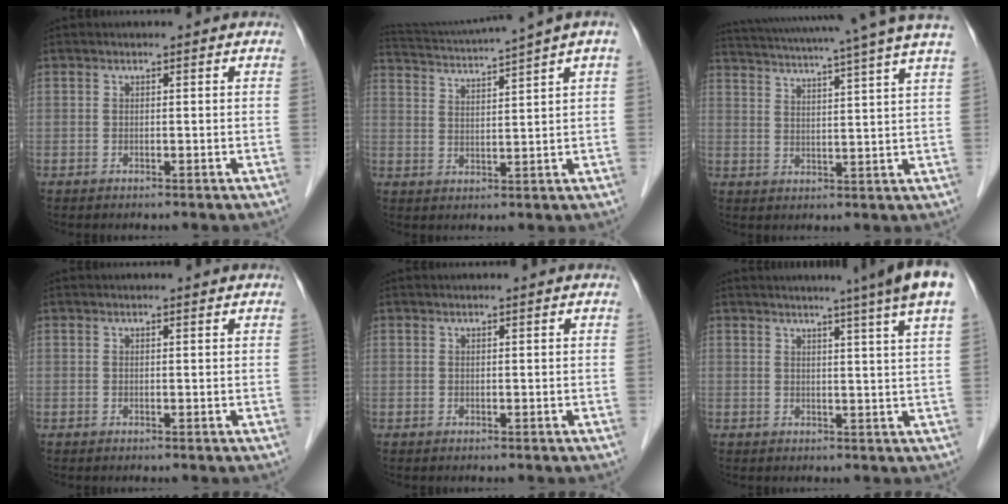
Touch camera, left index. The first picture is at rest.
{"total": 10.4, "force": [8.9, -2.2, 4.8], "torque": [-0.091, 0.000, 0.139]}
{"total": 21.1, "force": [18.3, -1.8, 10.3], "torque": [-0.180, -0.017, 0.240]}
{"total": 0.9, "force": [0.9, -0.2, 0.2], "torque": [-0.013, -0.002, 0.011]}
{"total": 1.1, "force": [1.1, -0.2, 0.4], "torque": [-0.011, 0.007, 0.018]}
{"total": 9.1, "force": [6.6, -1.4, 6.1], "torque": [-0.081, 0.000, 0.056]}